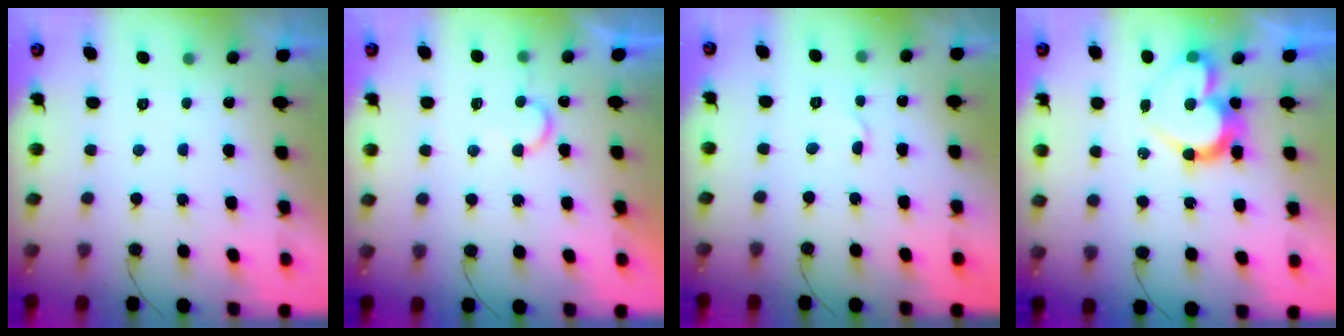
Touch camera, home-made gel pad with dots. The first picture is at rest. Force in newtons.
{"total": 7.3, "press": 7.3, "slide": 0.3}
{"total": 2.7, "press": 2.7, "slide": 0.3}
{"total": 14.6, "press": 14.6, "slide": 1.3}